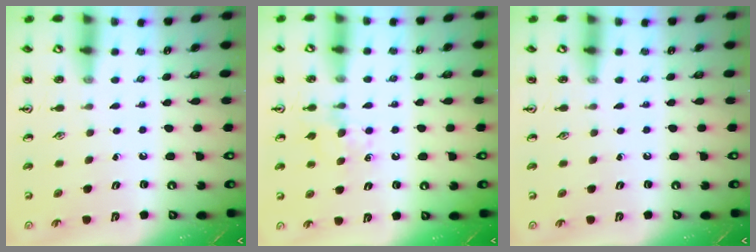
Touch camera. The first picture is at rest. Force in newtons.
{"total": 6.5, "press": 6.4, "slide": 0.6}
{"total": 0.0}